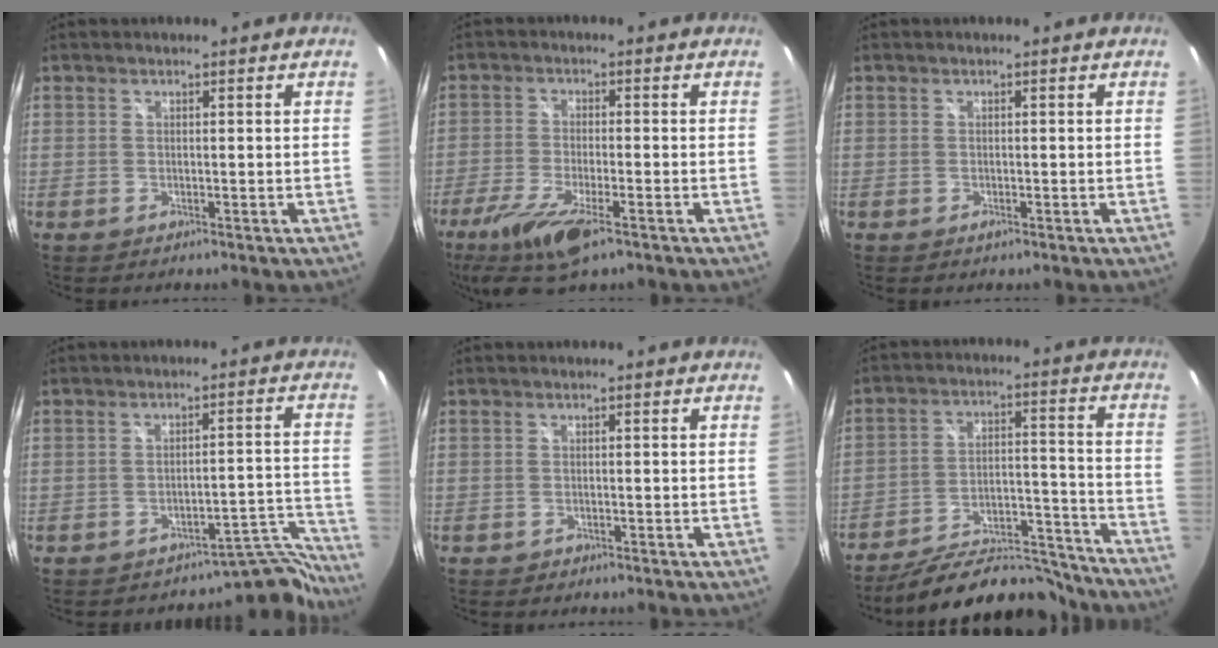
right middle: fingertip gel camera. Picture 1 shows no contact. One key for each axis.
{"total": 10.9, "fx": -6.8, "fy": 2.8, "fz": 8.0, "tx": -0.181, "ty": -0.038, "tz": -0.127}
{"total": 0.5, "fx": -0.3, "fy": 0.3, "fz": 0.3, "tx": -0.005, "ty": -0.003, "tz": -0.007}
{"total": 9.3, "fx": -9.2, "fy": 1.7, "fz": 0.3, "tx": 0.029, "ty": 0.055, "tz": -0.122}
{"total": 0.7, "fx": -0.5, "fy": 0.4, "fz": 0.2, "tx": -0.007, "ty": 0.000, "tz": -0.006}
{"total": 18.0, "fx": -16.2, "fy": 5.1, "fz": 6.0, "tx": -0.100, "ty": 0.024, "tz": -0.219}